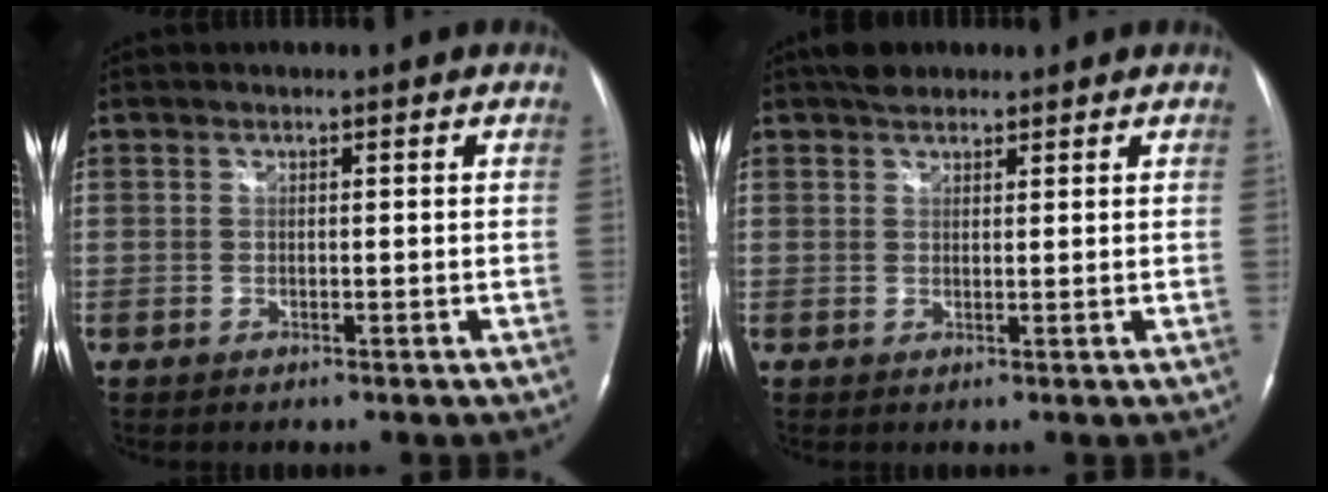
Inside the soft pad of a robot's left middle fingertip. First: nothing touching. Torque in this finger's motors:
{"motor_torque": [0.20, -0.15, 0.01, 0.01]}